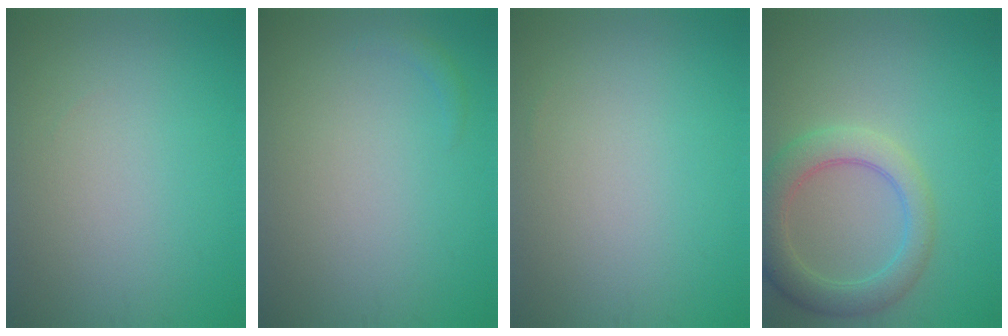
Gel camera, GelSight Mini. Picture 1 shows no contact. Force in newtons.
{"total": 0.7, "press": 0.7, "slide": 0.1}
{"total": 0.0}
{"total": 4.7, "press": 4.7, "slide": 0.4}